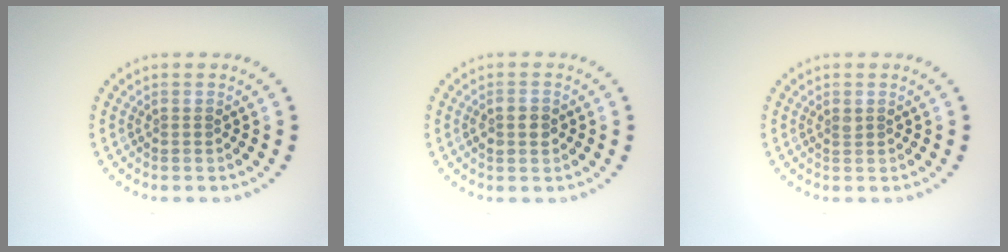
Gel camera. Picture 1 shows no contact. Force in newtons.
{"total": 1.5, "press": 1.4, "slide": 0.3}
{"total": 0.5, "press": 0.5, "slide": 0.3}